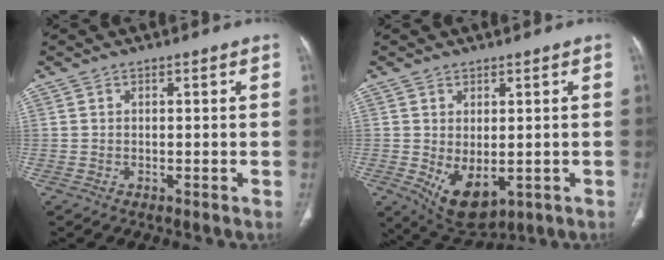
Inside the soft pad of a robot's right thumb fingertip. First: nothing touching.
{"total": 8.4, "force": [-1.6, 4.7, 6.7], "torque": [-0.099, -0.009, 0.000]}